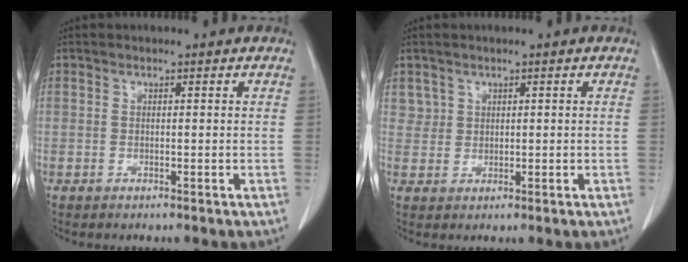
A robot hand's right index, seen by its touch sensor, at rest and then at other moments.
{"total": 1.9, "force": [1.0, 1.6, -0.1], "torque": [0.015, 0.007, 0.016]}